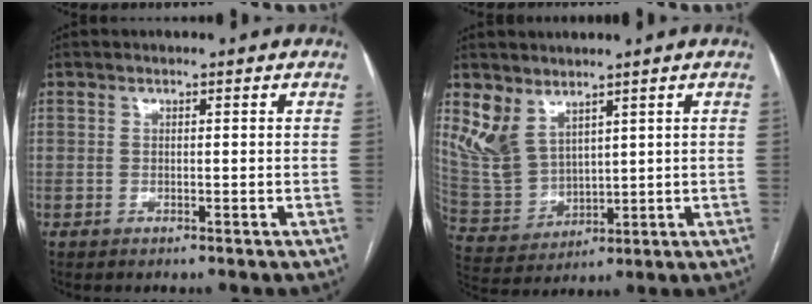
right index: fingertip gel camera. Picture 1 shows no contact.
{"total": 8.5, "force": [5.3, 5.2, 4.1], "torque": [-0.097, 0.004, 0.129]}